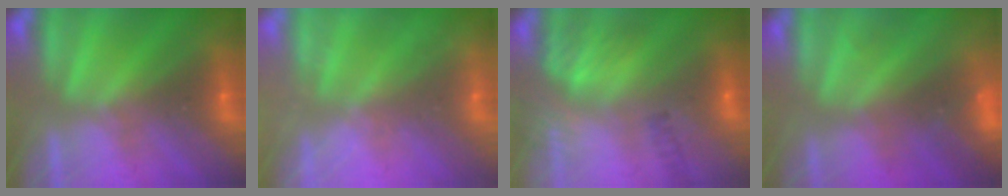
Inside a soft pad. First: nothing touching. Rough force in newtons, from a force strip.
{"total": 2.5}
{"total": 13.7}
{"total": 4.9}